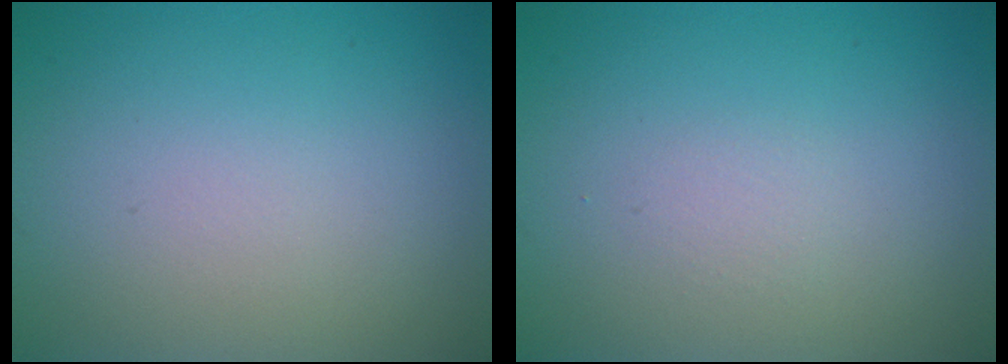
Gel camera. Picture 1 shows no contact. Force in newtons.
{"total": 0.0}